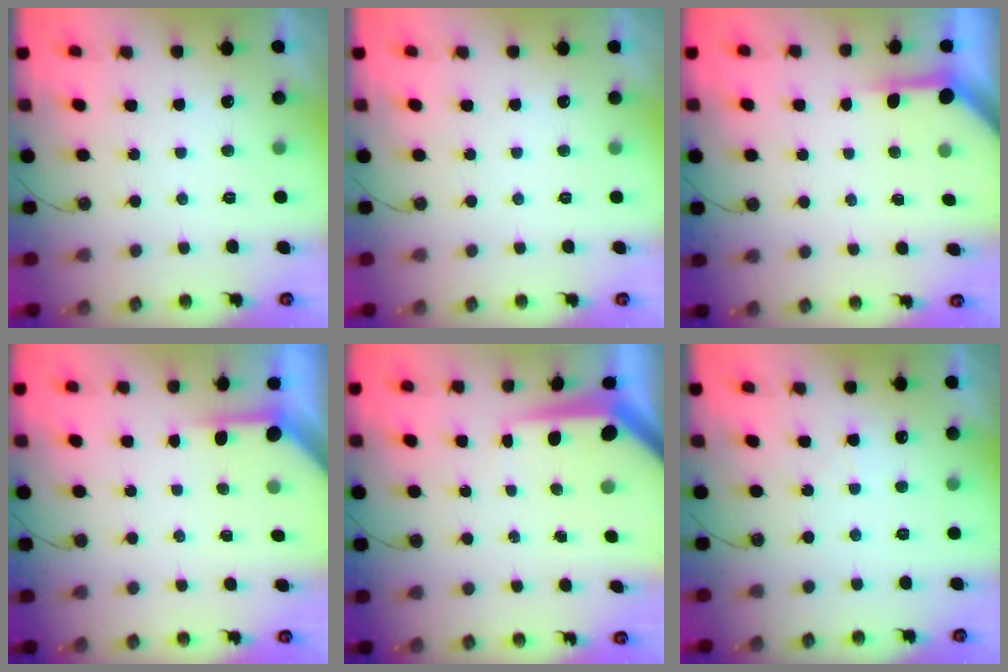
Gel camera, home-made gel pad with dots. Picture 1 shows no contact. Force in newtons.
{"total": 0.0}
{"total": 3.9, "press": 3.9, "slide": 0.3}
{"total": 3.9, "press": 3.8, "slide": 0.3}
{"total": 8.3, "press": 8.3, "slide": 0.8}
{"total": 3.8, "press": 3.8, "slide": 0.6}